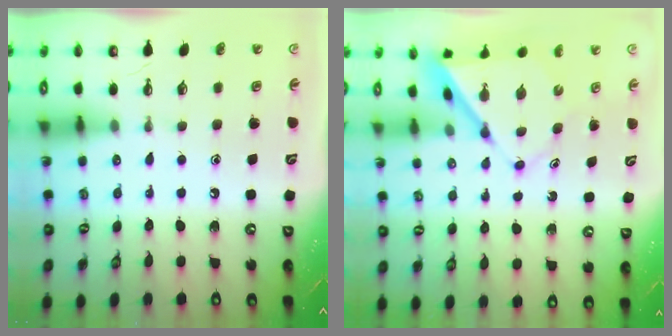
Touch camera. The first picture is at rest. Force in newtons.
{"total": 7.5, "press": 7.5, "slide": 0.7}